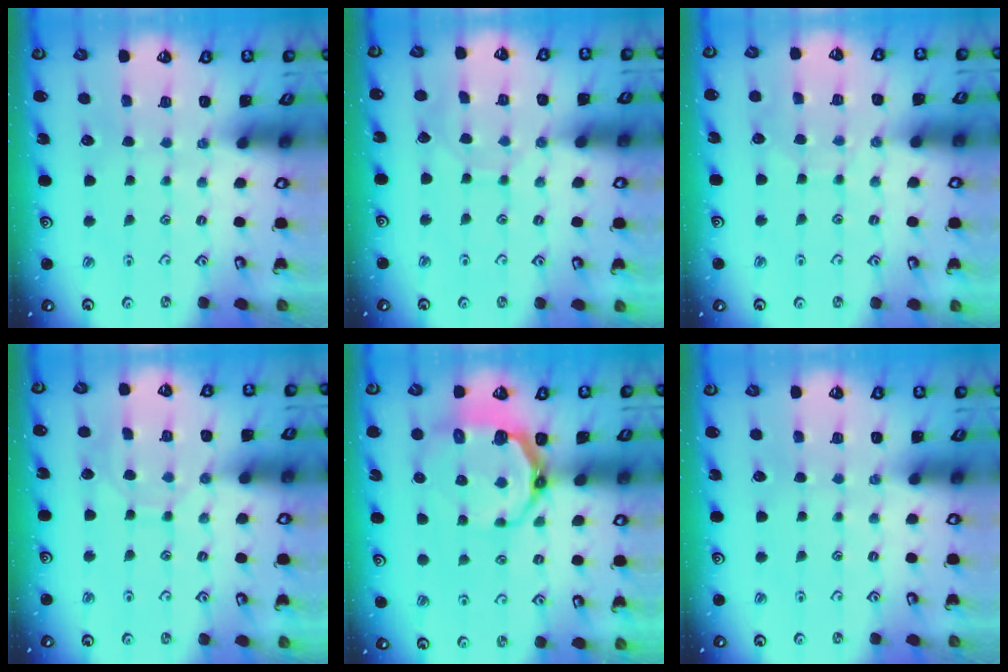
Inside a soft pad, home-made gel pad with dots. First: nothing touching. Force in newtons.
{"total": 6.4, "press": 6.4, "slide": 0.5}
{"total": 6.4, "press": 6.3, "slide": 0.6}
{"total": 7.7, "press": 7.7, "slide": 0.7}
{"total": 8.5, "press": 7.4, "slide": 4.1}
{"total": 0.0}